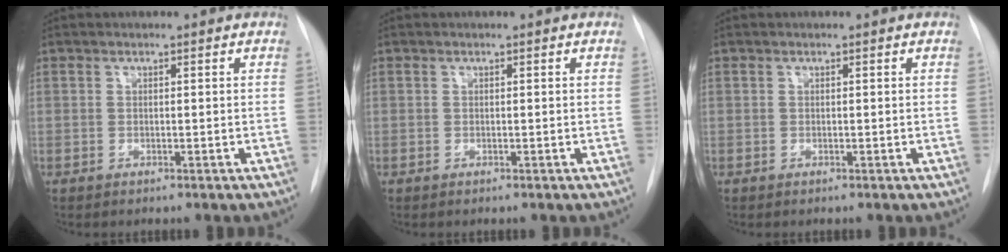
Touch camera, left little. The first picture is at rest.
{"total": 0.0}
{"total": 0.0}